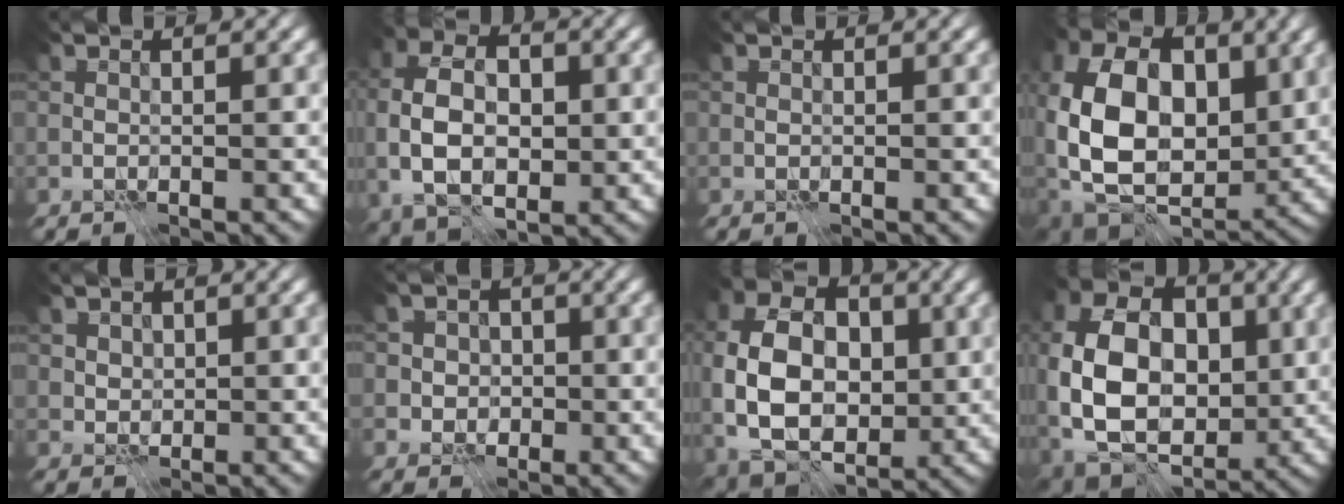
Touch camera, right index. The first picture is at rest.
{"total": 7.7, "force": [-0.3, 4.9, 5.9], "torque": [-0.114, 0.007, -0.013]}
{"total": 0.0}
{"total": 13.9, "force": [0.2, 9.7, 10.0], "torque": [-0.195, -0.007, 0.009]}
{"total": 2.3, "force": [1.2, 1.7, 0.9], "torque": [-0.017, 0.004, 0.024]}
{"total": 3.5, "force": [-0.1, 3.3, 1.1], "torque": [0.010, 0.022, -0.021]}
{"total": 11.1, "force": [-0.4, 7.8, 7.9], "torque": [-0.160, 0.005, -0.012]}
{"total": 12.4, "force": [-0.3, 8.8, 8.8], "torque": [-0.180, 0.003, -0.013]}